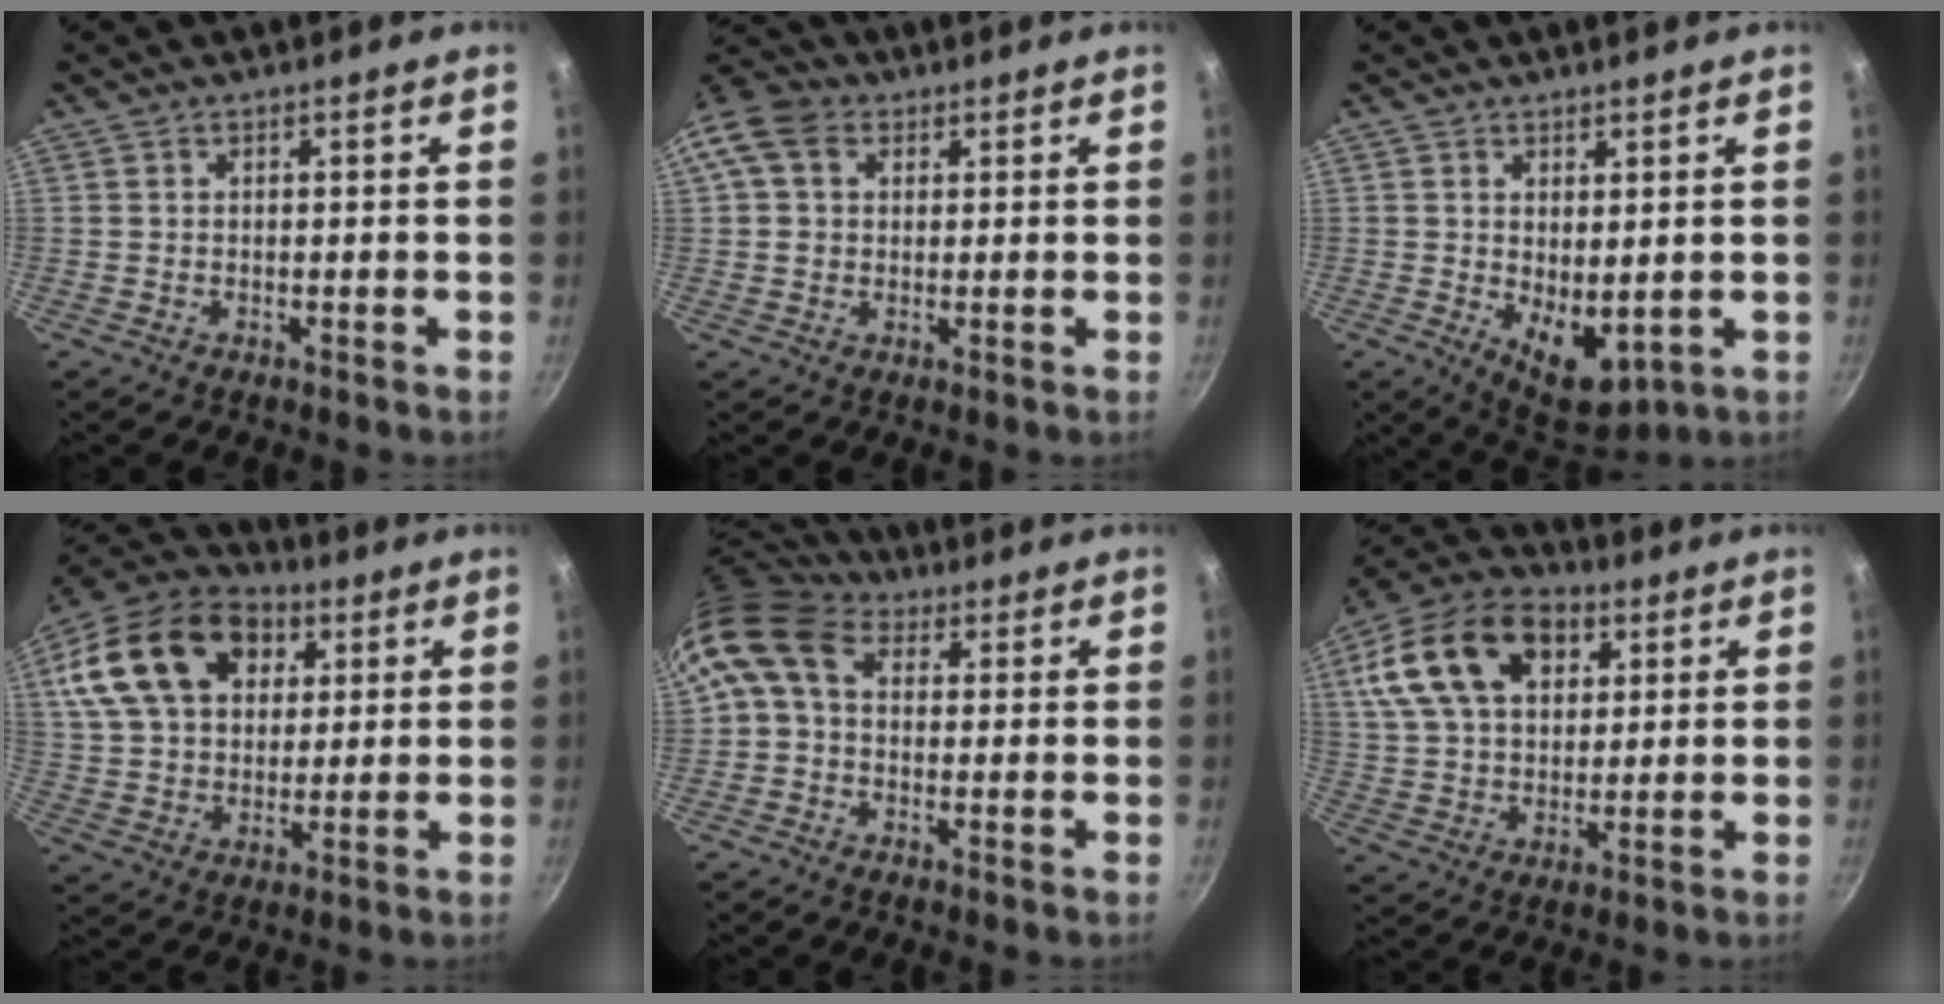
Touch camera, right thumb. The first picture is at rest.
{"total": 9.6, "force": [2.8, 7.5, 5.3], "torque": [-0.093, 0.014, 0.035]}
{"total": 8.0, "force": [0.3, 4.4, 6.7], "torque": [-0.079, -0.024, 0.022]}
{"total": 22.9, "force": [7.8, 15.9, 14.5], "torque": [-0.253, 0.016, 0.130]}
{"total": 9.2, "force": [2.1, 6.8, 5.8], "torque": [-0.105, 0.019, 0.018]}
{"total": 19.9, "force": [7.3, 13.1, 13.1], "torque": [-0.222, 0.009, 0.118]}